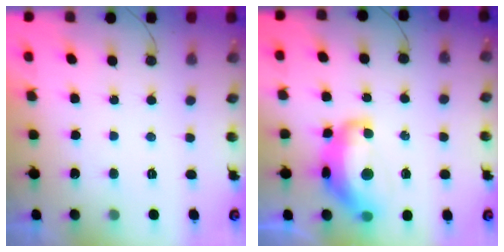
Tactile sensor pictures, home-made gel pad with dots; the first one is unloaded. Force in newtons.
{"total": 14.3, "press": 14.3, "slide": 1.1}